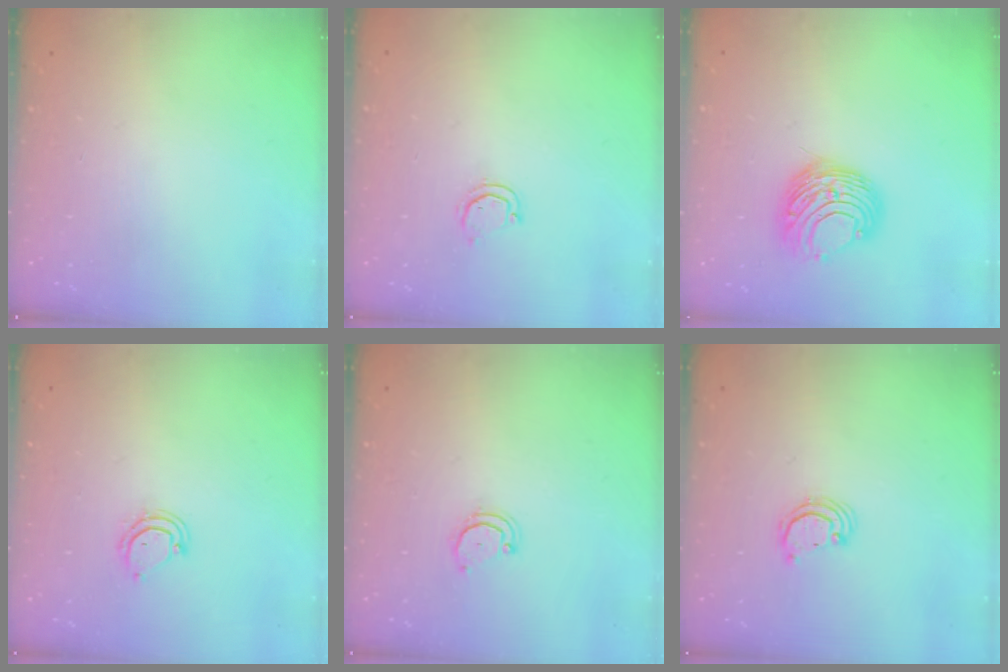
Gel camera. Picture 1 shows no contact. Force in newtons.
{"total": 3.2, "press": 3.2, "slide": 0.2}
{"total": 9.7, "press": 9.7, "slide": 1.0}
{"total": 5.2, "press": 5.2, "slide": 0.2}
{"total": 3.2, "press": 3.2, "slide": 0.3}
{"total": 2.2, "press": 2.2, "slide": 0.2}